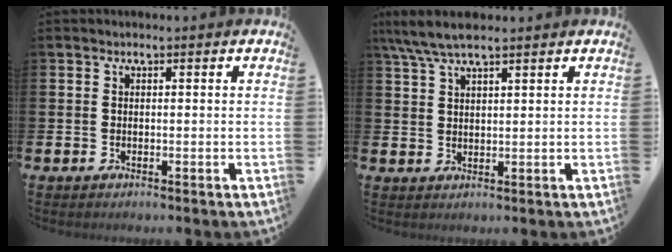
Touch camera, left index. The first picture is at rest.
{"total": 5.8, "force": [4.7, 1.3, 3.2], "torque": [-0.068, -0.011, 0.084]}